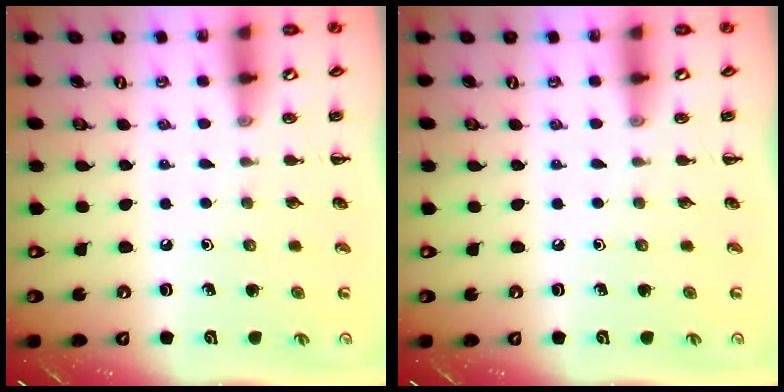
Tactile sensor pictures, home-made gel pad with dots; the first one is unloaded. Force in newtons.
{"total": 0.0}